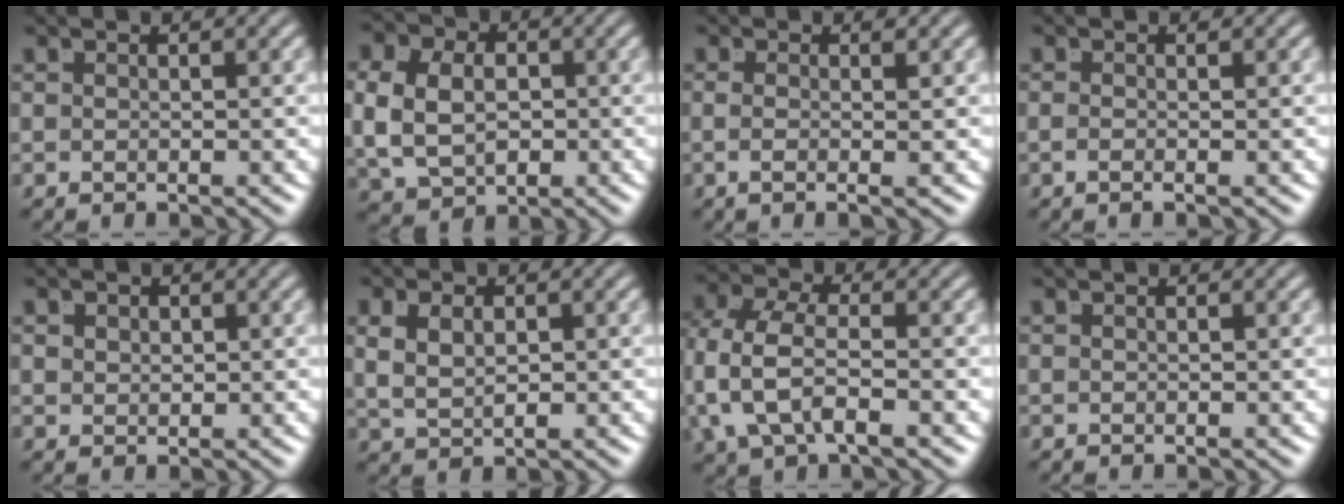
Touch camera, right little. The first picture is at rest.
{"total": 7.9, "force": [-0.2, 6.6, 4.3], "torque": [-0.098, -0.027, 0.005]}
{"total": 2.1, "force": [-0.5, -1.0, 1.8], "torque": [-0.031, -0.014, -0.001]}
{"total": 1.1, "force": [-0.6, -0.6, 0.7], "torque": [-0.011, -0.008, -0.007]}
{"total": 0.7, "force": [0.5, 0.1, 0.5], "torque": [-0.008, -0.010, 0.020]}
{"total": 4.7, "force": [0.5, 3.7, 2.9], "torque": [-0.065, -0.009, 0.014]}
{"total": 6.2, "force": [-0.6, 4.5, 4.3], "torque": [-0.124, -0.027, 0.000]}
{"total": 0.0}